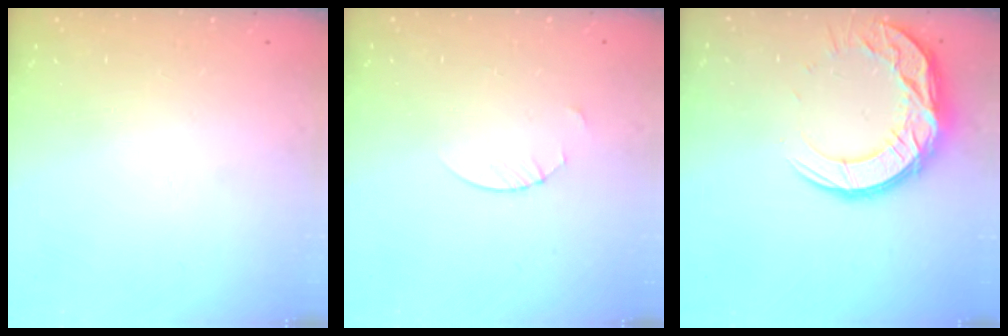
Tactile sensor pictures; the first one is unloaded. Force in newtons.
{"total": 1.9, "press": 1.9, "slide": 0.2}
{"total": 14.6, "press": 14.6, "slide": 1.1}